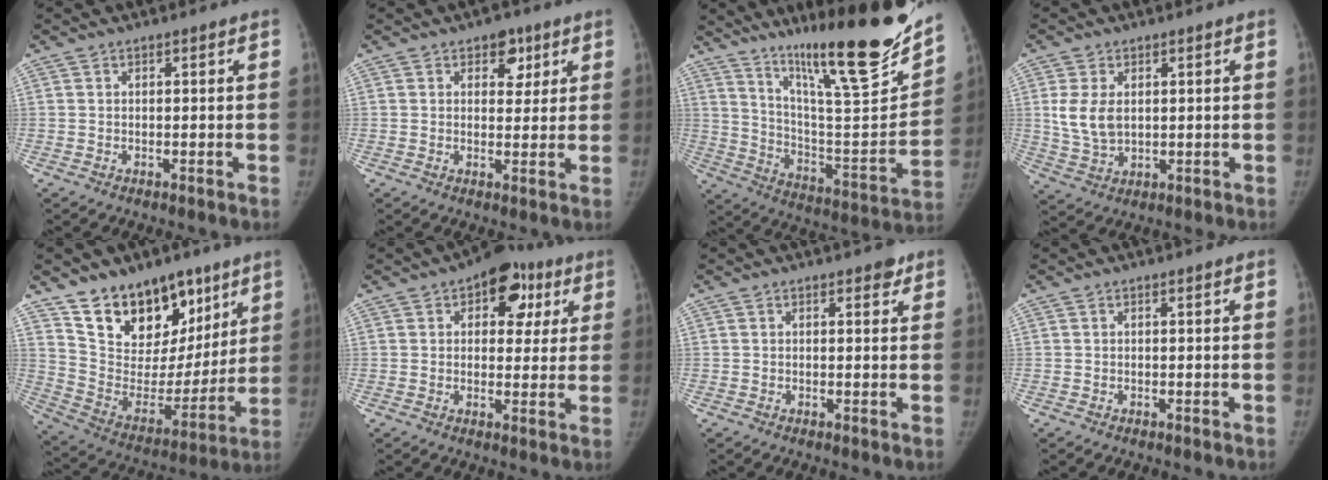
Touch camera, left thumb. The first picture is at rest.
{"total": 5.0, "force": [2.6, 3.4, 2.5], "torque": [0.002, -0.010, 0.033]}
{"total": 26.4, "force": [19.5, 3.1, 17.4], "torque": [-0.244, -0.110, 0.318]}
{"total": 7.1, "force": [1.3, 4.7, 5.1], "torque": [-0.092, -0.006, 0.036]}
{"total": 21.0, "force": [13.8, 12.9, 9.3], "torque": [-0.089, -0.070, 0.238]}
{"total": 10.8, "force": [4.6, 6.8, 7.0], "torque": [-0.037, 0.000, 0.054]}
{"total": 1.6, "force": [1.1, 0.9, 0.7], "torque": [0.003, -0.004, 0.010]}
{"total": 0.0}